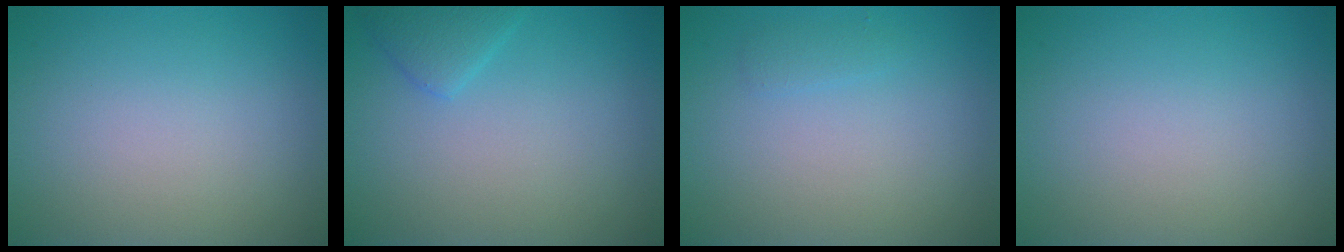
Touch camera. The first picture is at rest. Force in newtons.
{"total": 1.8, "press": 1.8, "slide": 0.2}
{"total": 0.7, "press": 0.7, "slide": 0.1}
{"total": 0.0}